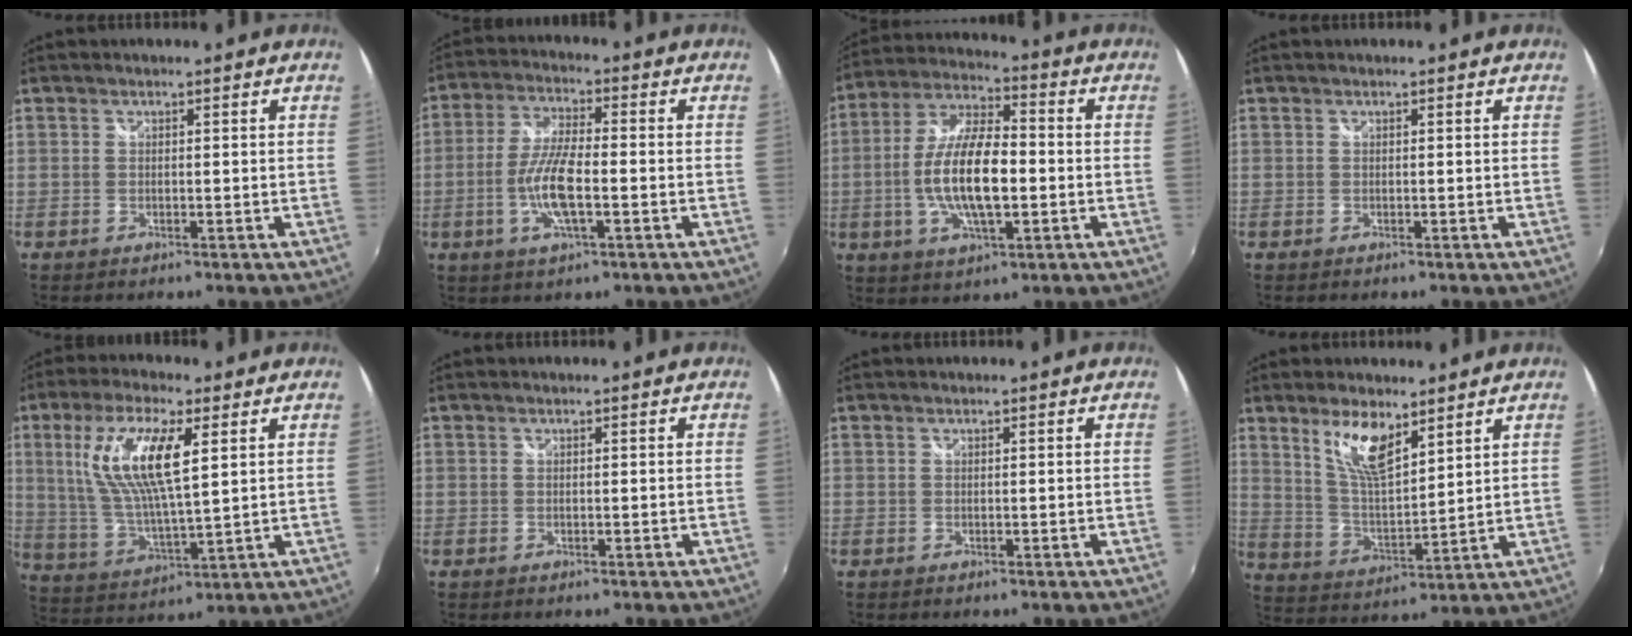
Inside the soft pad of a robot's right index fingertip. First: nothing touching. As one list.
[{"total": 9.4, "force": [-2.6, 2.4, 8.7], "torque": [-0.181, -0.003, -0.052]}, {"total": 14.3, "force": [-2.2, 5.1, 13.1], "torque": [-0.265, 0.003, -0.042]}, {"total": 0.0}, {"total": 14.7, "force": [4.9, 4.0, 13.2], "torque": [-0.257, 0.002, 0.102]}, {"total": 0.0}, {"total": 0.0}, {"total": 9.7, "force": [6.2, 3.1, 6.7], "torque": [-0.126, -0.001, 0.125]}]